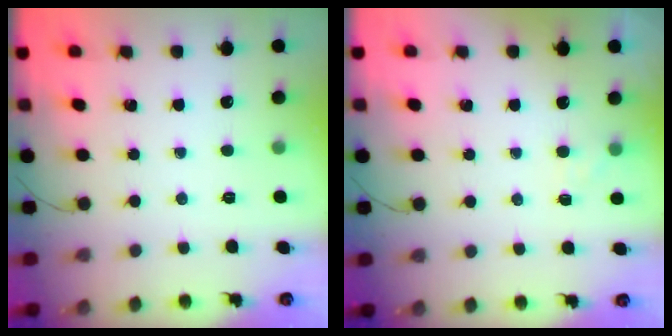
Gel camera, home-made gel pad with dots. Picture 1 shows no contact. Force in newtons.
{"total": 3.8, "press": 3.5, "slide": 1.4}